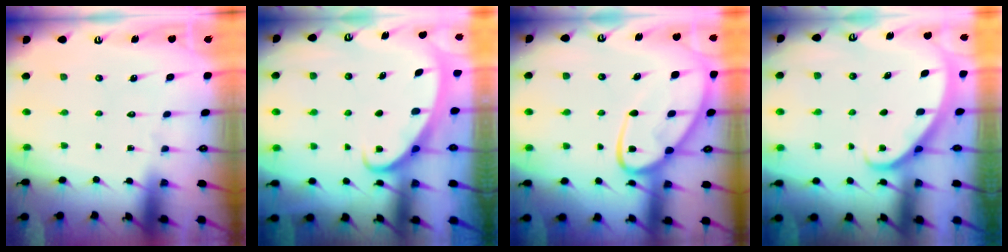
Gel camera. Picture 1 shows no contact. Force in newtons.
{"total": 2.4, "press": 2.3, "slide": 0.5}
{"total": 12.1, "press": 12.1, "slide": 1.0}
{"total": 2.2, "press": 2.2, "slide": 0.1}